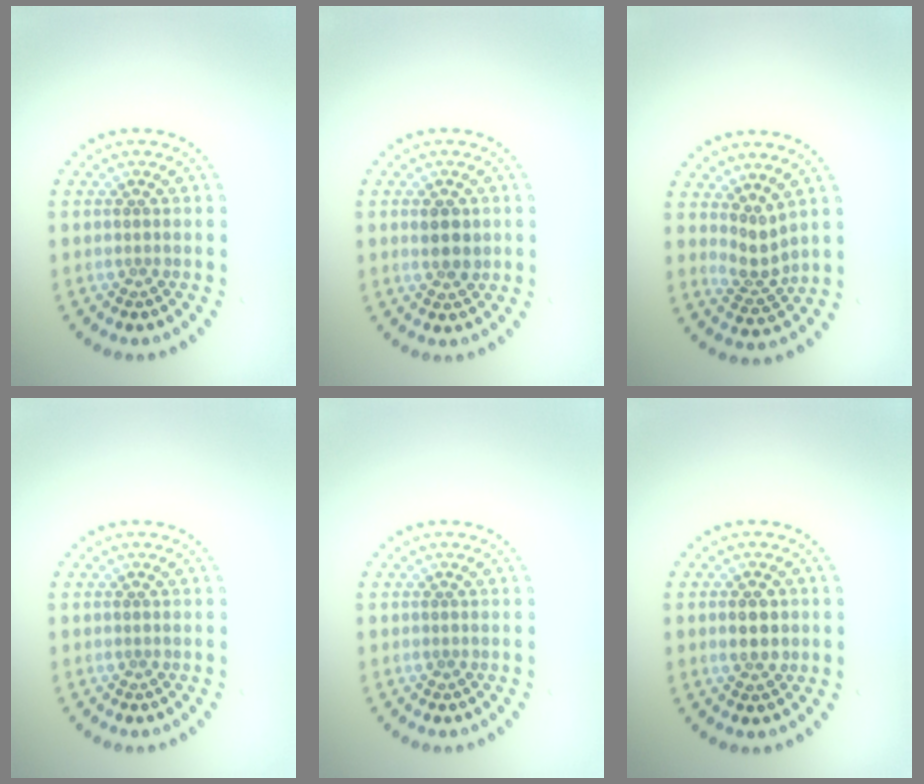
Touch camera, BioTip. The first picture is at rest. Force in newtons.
{"total": 2.2, "press": 2.2, "slide": 0.4}
{"total": 2.4, "press": 1.6, "slide": 1.7}
{"total": 0.0}
{"total": 0.0}
{"total": 2.1, "press": 2.0, "slide": 0.2}